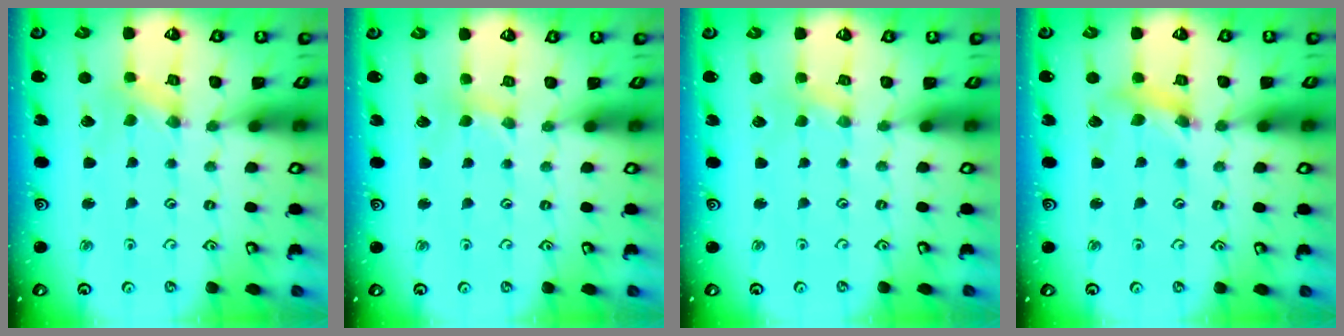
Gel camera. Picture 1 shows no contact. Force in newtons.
{"total": 1.2, "press": 1.1, "slide": 0.3}
{"total": 1.3, "press": 1.3, "slide": 0.3}
{"total": 6.0, "press": 5.9, "slide": 0.7}